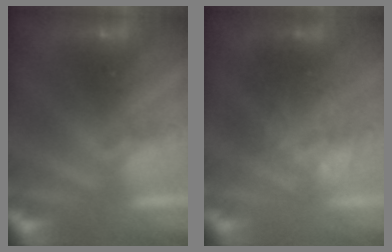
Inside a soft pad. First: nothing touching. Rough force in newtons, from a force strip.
{"total": 2.4}